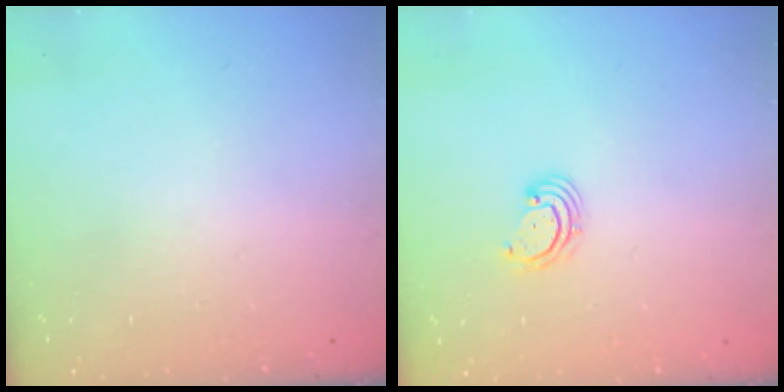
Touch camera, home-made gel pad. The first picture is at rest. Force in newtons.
{"total": 2.7, "press": 2.6, "slide": 0.6}